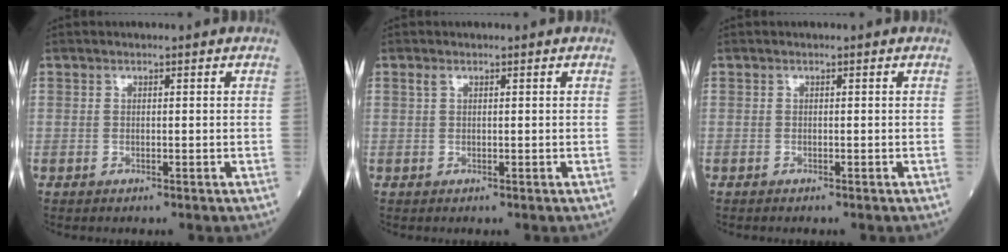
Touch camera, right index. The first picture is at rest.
{"total": 0.7, "force": [0.4, 0.2, 0.5], "torque": [-0.015, 0.010, 0.009]}
{"total": 0.0}